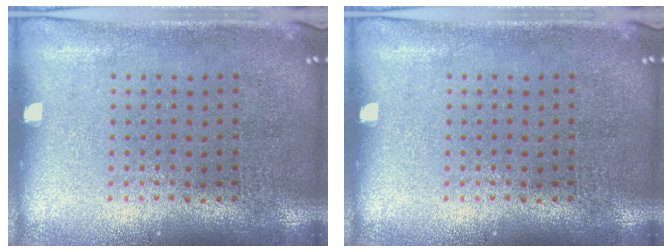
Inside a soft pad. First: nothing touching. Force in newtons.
{"total": 0.0}